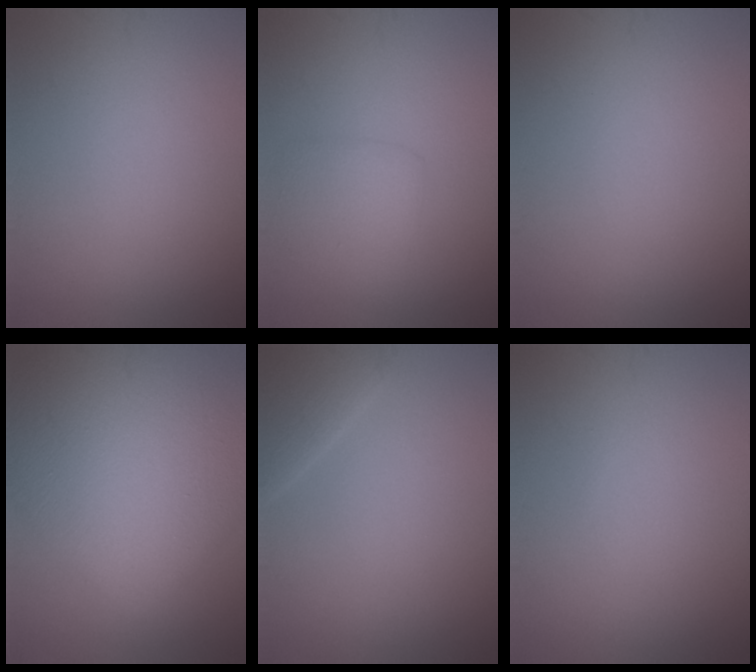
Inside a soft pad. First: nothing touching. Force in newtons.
{"total": 2.4, "press": 2.4, "slide": 0.1}
{"total": 0.0}
{"total": 13.3, "press": 13.3, "slide": 0.5}
{"total": 2.2, "press": 2.2, "slide": 0.1}
{"total": 0.0}